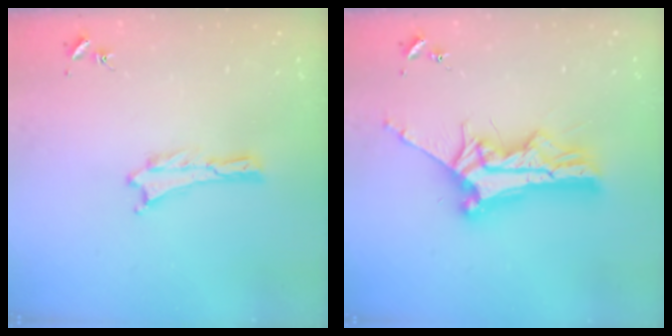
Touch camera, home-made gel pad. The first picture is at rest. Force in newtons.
{"total": 10.4, "press": 10.4, "slide": 1.0}